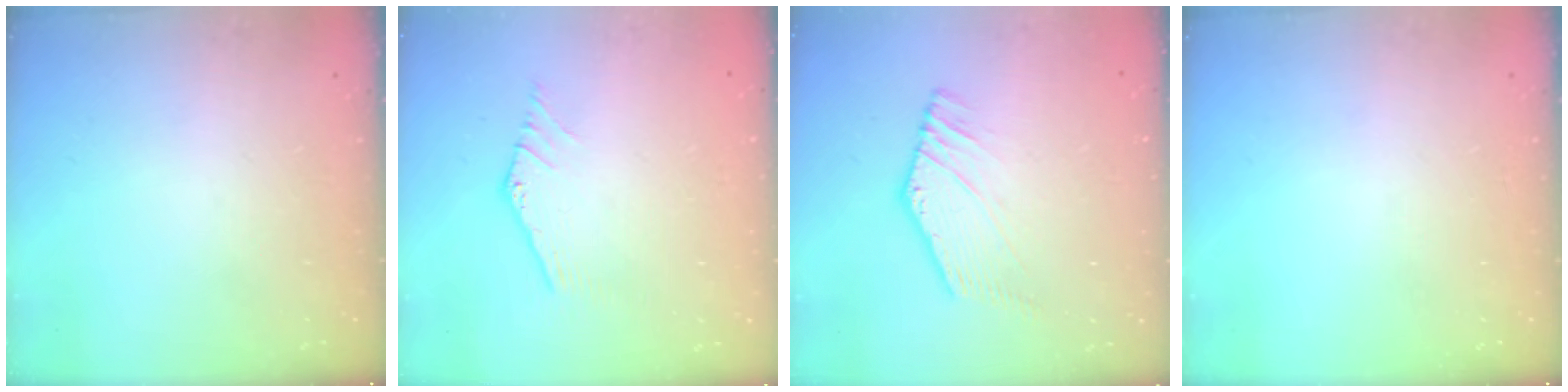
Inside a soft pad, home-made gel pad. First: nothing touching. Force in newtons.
{"total": 2.0, "press": 2.0, "slide": 0.1}
{"total": 1.0, "press": 0.4, "slide": 0.9}
{"total": 0.0}